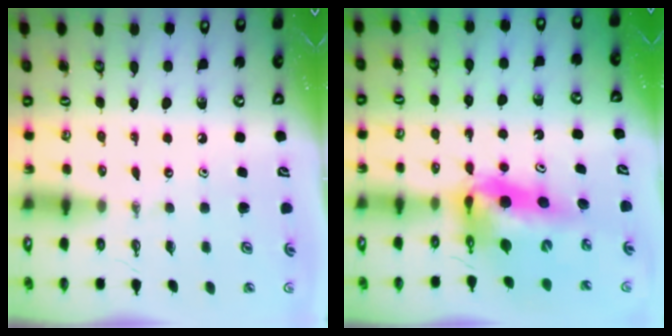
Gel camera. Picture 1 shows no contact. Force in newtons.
{"total": 11.2, "press": 10.9, "slide": 2.6}